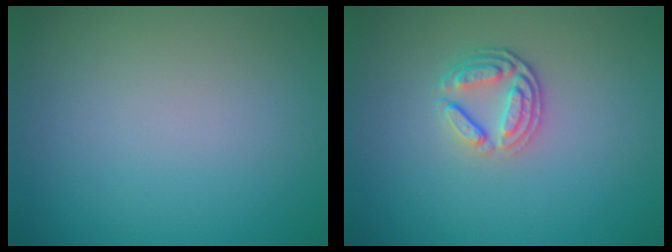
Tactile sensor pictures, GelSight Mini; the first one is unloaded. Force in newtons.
{"total": 2.9, "press": 2.5, "slide": 1.5}